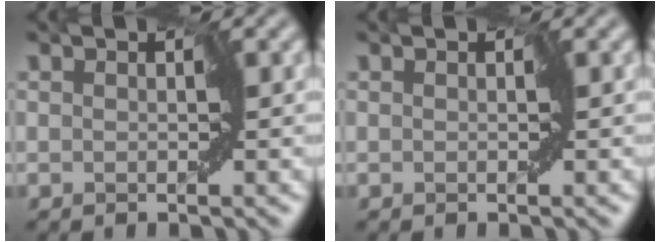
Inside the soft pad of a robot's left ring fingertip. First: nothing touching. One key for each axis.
{"total": 0.0}